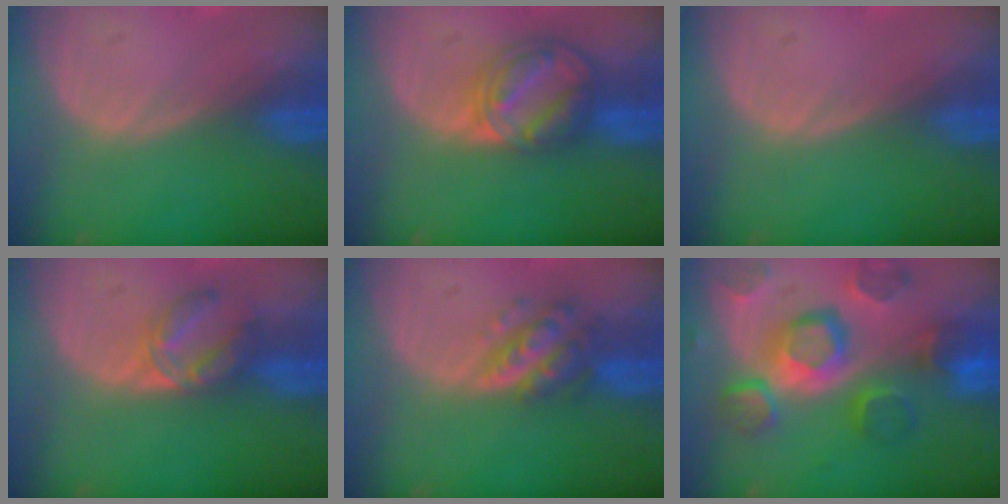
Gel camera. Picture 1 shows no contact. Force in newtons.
{"total": 8.1, "press": 6.9, "slide": 4.1}
{"total": 0.0}
{"total": 5.0, "press": 5.0, "slide": 0.5}
{"total": 5.9, "press": 5.3, "slide": 2.6}
{"total": 12.0, "press": 10.6, "slide": 5.6}